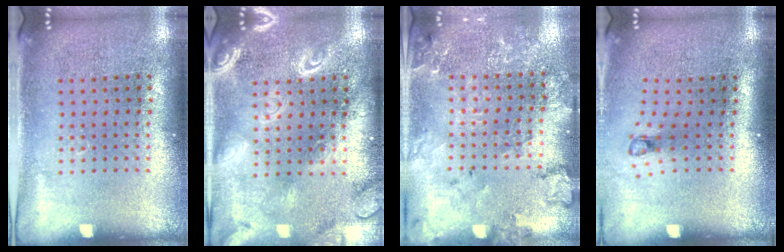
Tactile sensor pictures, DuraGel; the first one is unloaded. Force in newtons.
{"total": 3.8, "press": 3.8, "slide": 0.6}
{"total": 1.9, "press": 1.9, "slide": 0.2}
{"total": 0.7, "press": 0.3, "slide": 0.6}